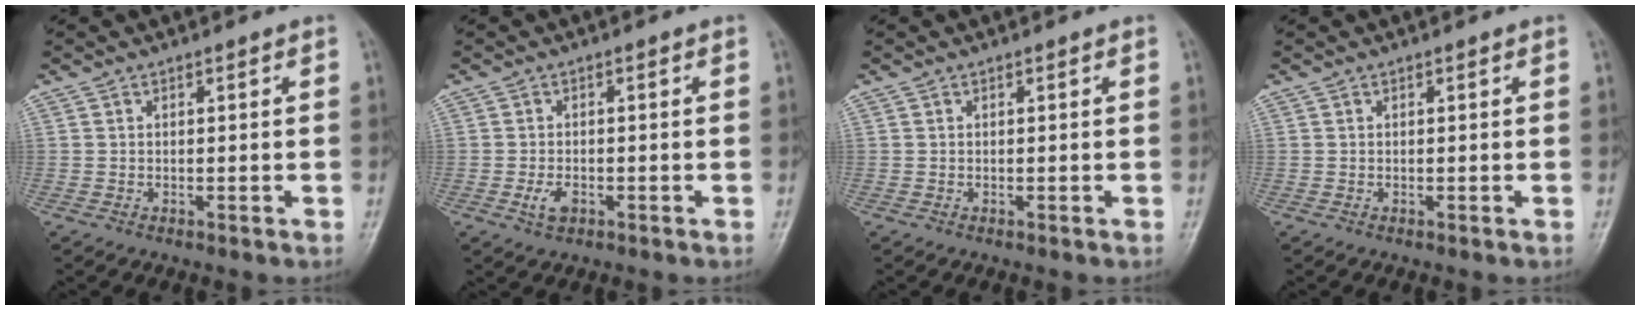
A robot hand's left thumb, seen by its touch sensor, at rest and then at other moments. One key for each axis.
{"total": 2.7, "fx": -1.0, "fy": 1.6, "fz": 1.9, "tx": -0.037, "ty": 0.000, "tz": -0.018}
{"total": 0.0}
{"total": 0.0}